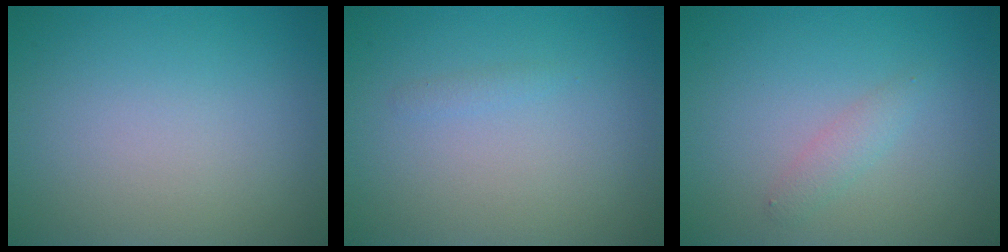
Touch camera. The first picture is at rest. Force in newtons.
{"total": 0.6, "press": 0.6, "slide": 0.0}
{"total": 1.3, "press": 1.3, "slide": 0.0}